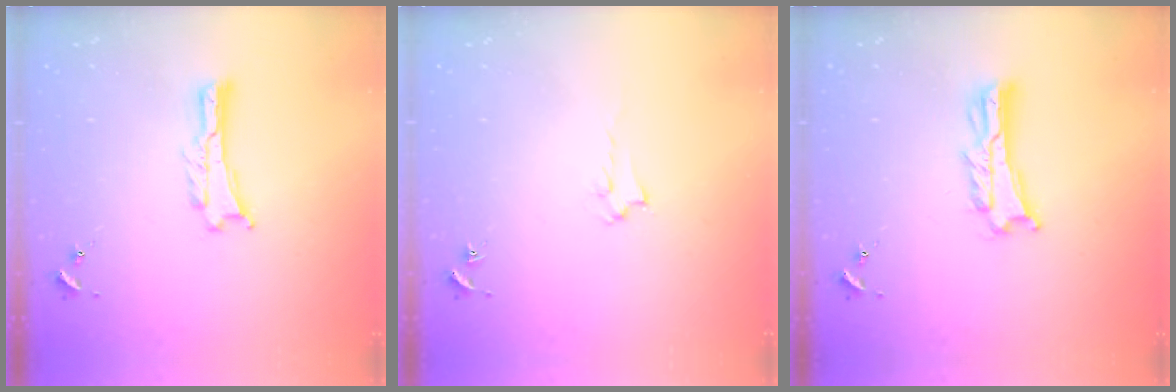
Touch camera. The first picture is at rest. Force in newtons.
{"total": 1.4, "press": 1.4, "slide": 0.2}
{"total": 3.1, "press": 3.1, "slide": 0.4}